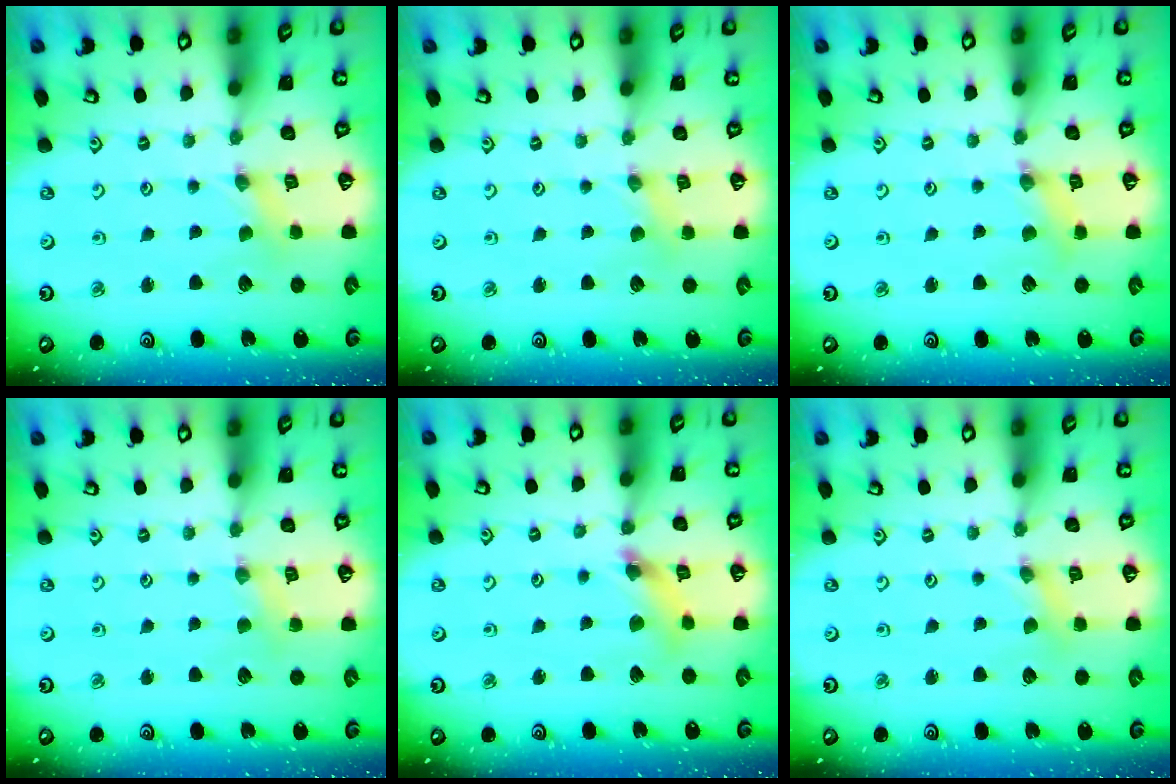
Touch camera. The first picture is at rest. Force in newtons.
{"total": 1.0, "press": 0.9, "slide": 0.3}
{"total": 2.4, "press": 2.3, "slide": 0.4}
{"total": 3.6, "press": 3.6, "slide": 0.5}
{"total": 7.1, "press": 7.1, "slide": 0.7}
{"total": 0.8, "press": 0.8, "slide": 0.2}